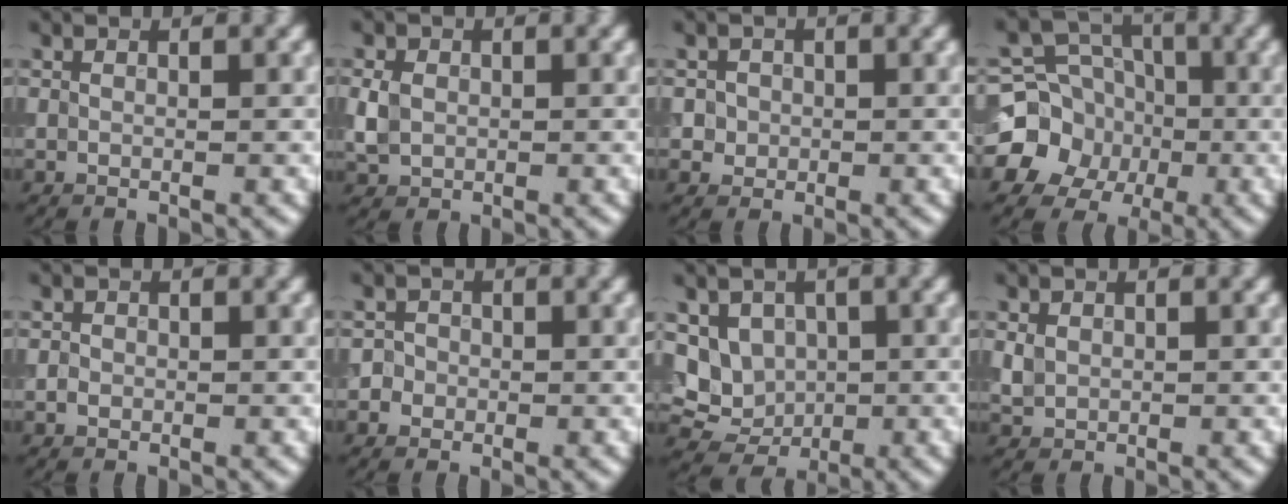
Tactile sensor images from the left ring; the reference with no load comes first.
{"total": 2.5, "force": [0.1, 2.0, 1.3], "torque": [-0.029, 0.000, 0.000]}
{"total": 1.7, "force": [0.2, 1.6, 0.5], "torque": [0.004, -0.002, 0.011]}
{"total": 9.0, "force": [-1.8, 8.2, 3.3], "torque": [-0.048, 0.003, -0.062]}
{"total": 0.7, "force": [-0.2, 0.7, 0.3], "torque": [-0.001, -0.002, -0.006]}
{"total": 2.0, "force": [-0.2, 1.9, 0.5], "torque": [0.014, 0.011, -0.015]}
{"total": 4.9, "force": [0.5, 4.3, 2.3], "torque": [-0.031, -0.006, 0.007]}
{"total": 1.4, "force": [0.3, 1.2, 0.6], "torque": [-0.012, 0.000, 0.006]}